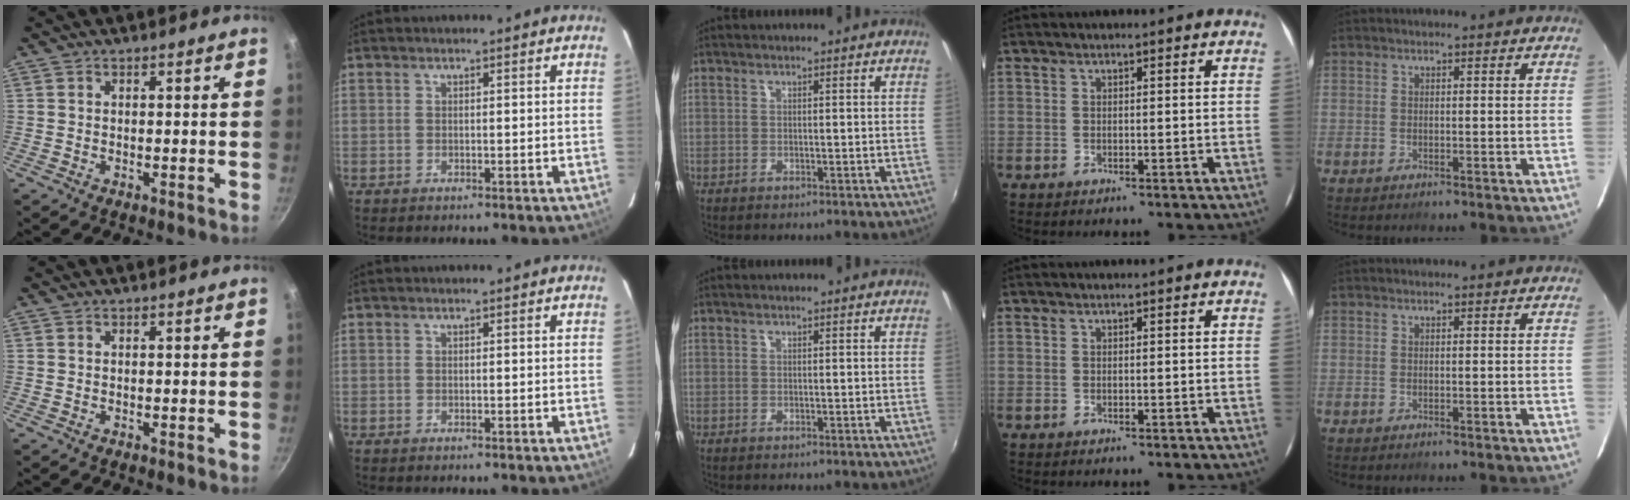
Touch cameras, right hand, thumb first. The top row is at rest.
{}